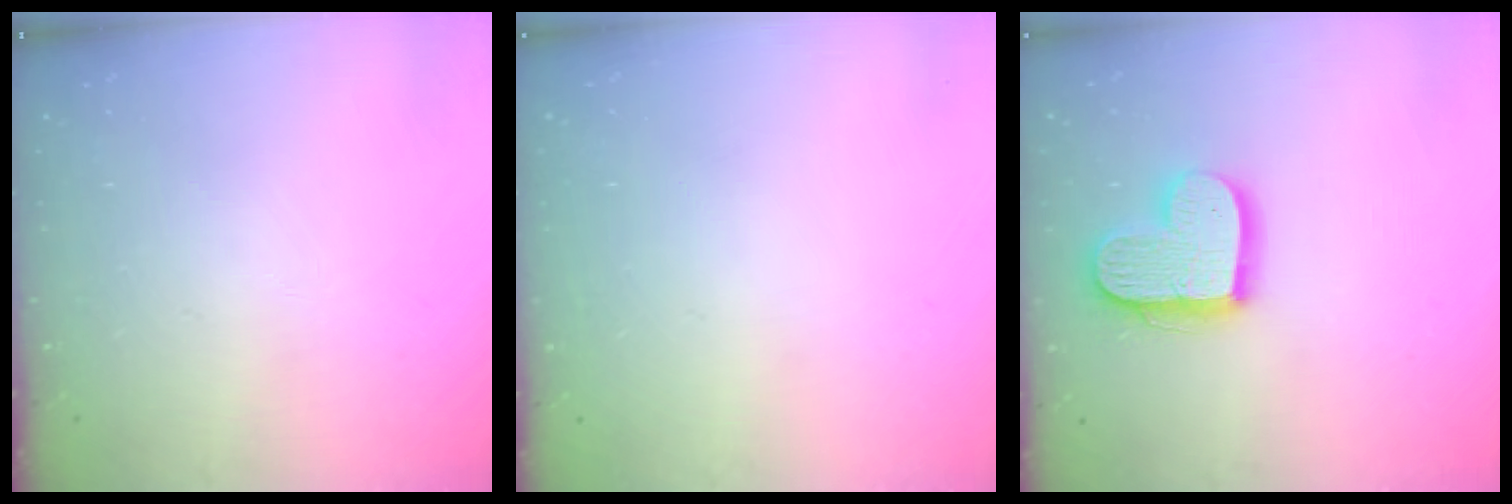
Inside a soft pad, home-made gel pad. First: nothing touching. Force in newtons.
{"total": 0.0}
{"total": 13.9, "press": 13.9, "slide": 1.0}